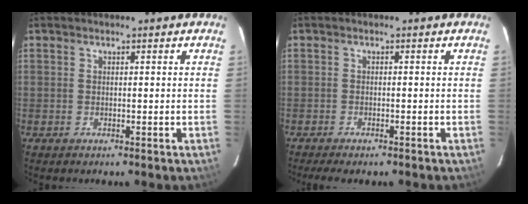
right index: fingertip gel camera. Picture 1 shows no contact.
{"total": 4.4, "force": [-3.7, 0.9, 2.3], "torque": [-0.051, -0.017, -0.055]}